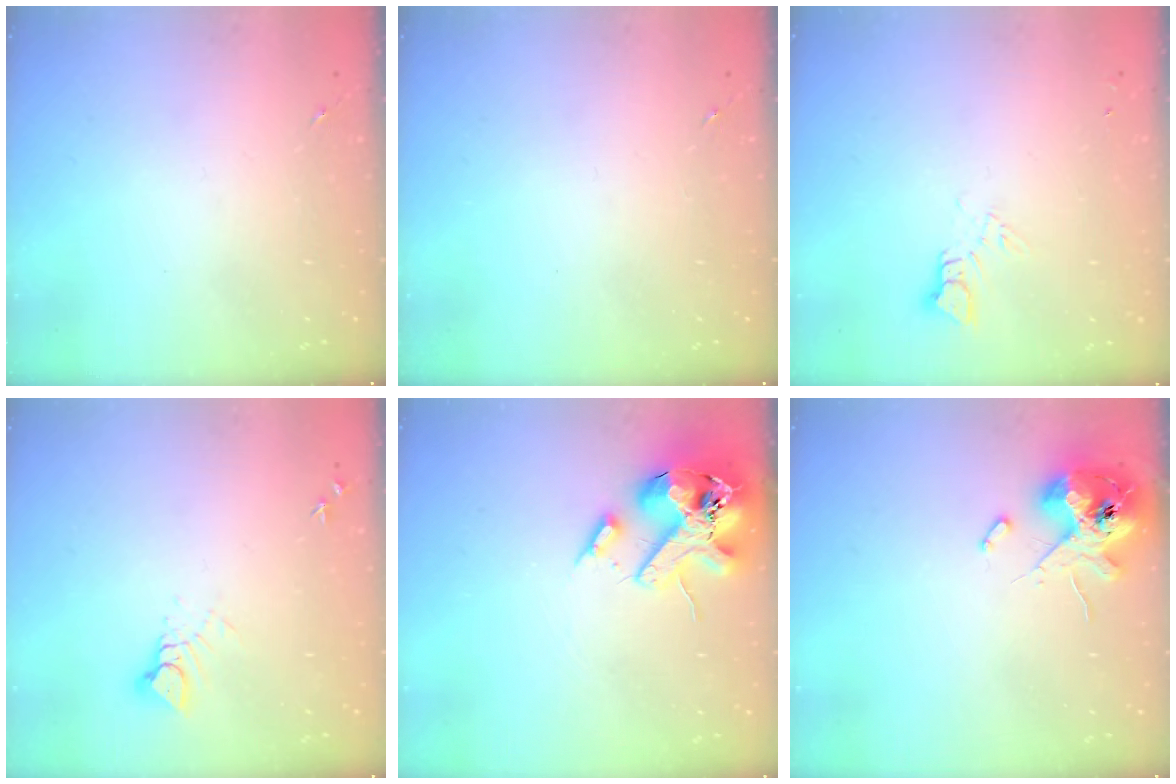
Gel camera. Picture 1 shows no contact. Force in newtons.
{"total": 0.0}
{"total": 3.8, "press": 3.8, "slide": 0.3}
{"total": 3.9, "press": 3.9, "slide": 0.3}
{"total": 17.4, "press": 17.1, "slide": 2.9}
{"total": 13.0, "press": 12.8, "slide": 1.9}